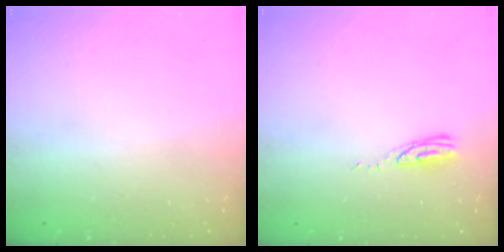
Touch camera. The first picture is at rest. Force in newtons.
{"total": 6.5, "press": 6.5, "slide": 0.5}